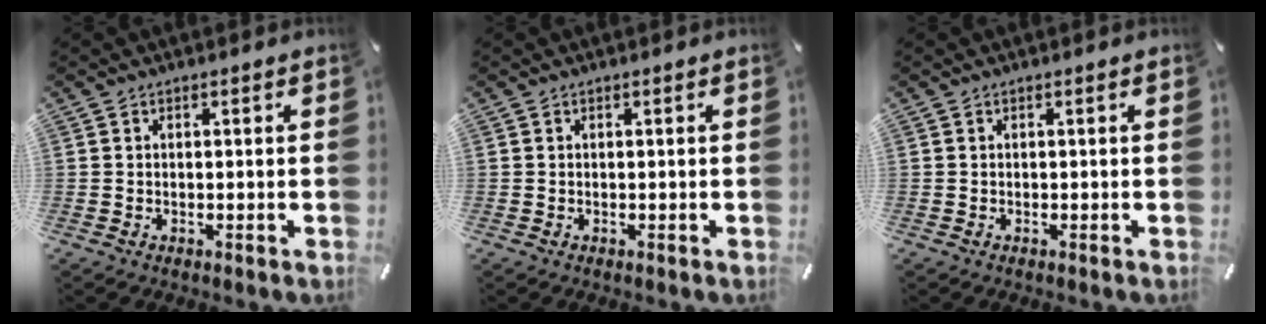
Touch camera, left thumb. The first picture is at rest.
{"total": 0.0}
{"total": 0.0}